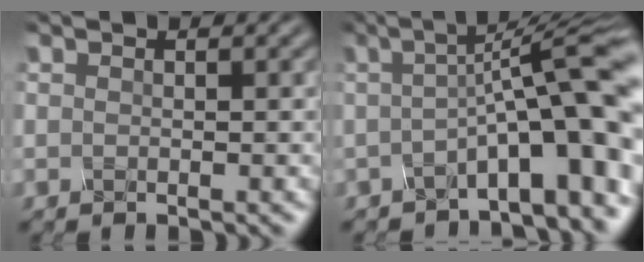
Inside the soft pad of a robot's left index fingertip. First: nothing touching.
{"total": 10.3, "force": [-1.9, 2.3, 9.9], "torque": [-0.115, 0.026, -0.038]}